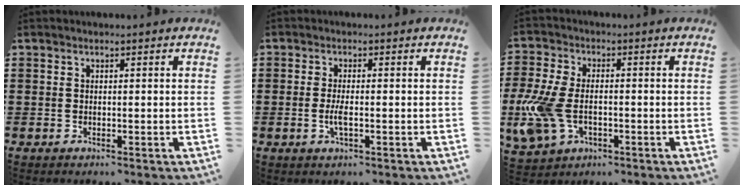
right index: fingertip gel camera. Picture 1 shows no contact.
{"total": 2.4, "force": [-0.5, 0.3, 2.3], "torque": [-0.046, -0.005, -0.010]}
{"total": 8.3, "force": [-2.0, 4.9, 6.4], "torque": [-0.164, 0.000, -0.042]}